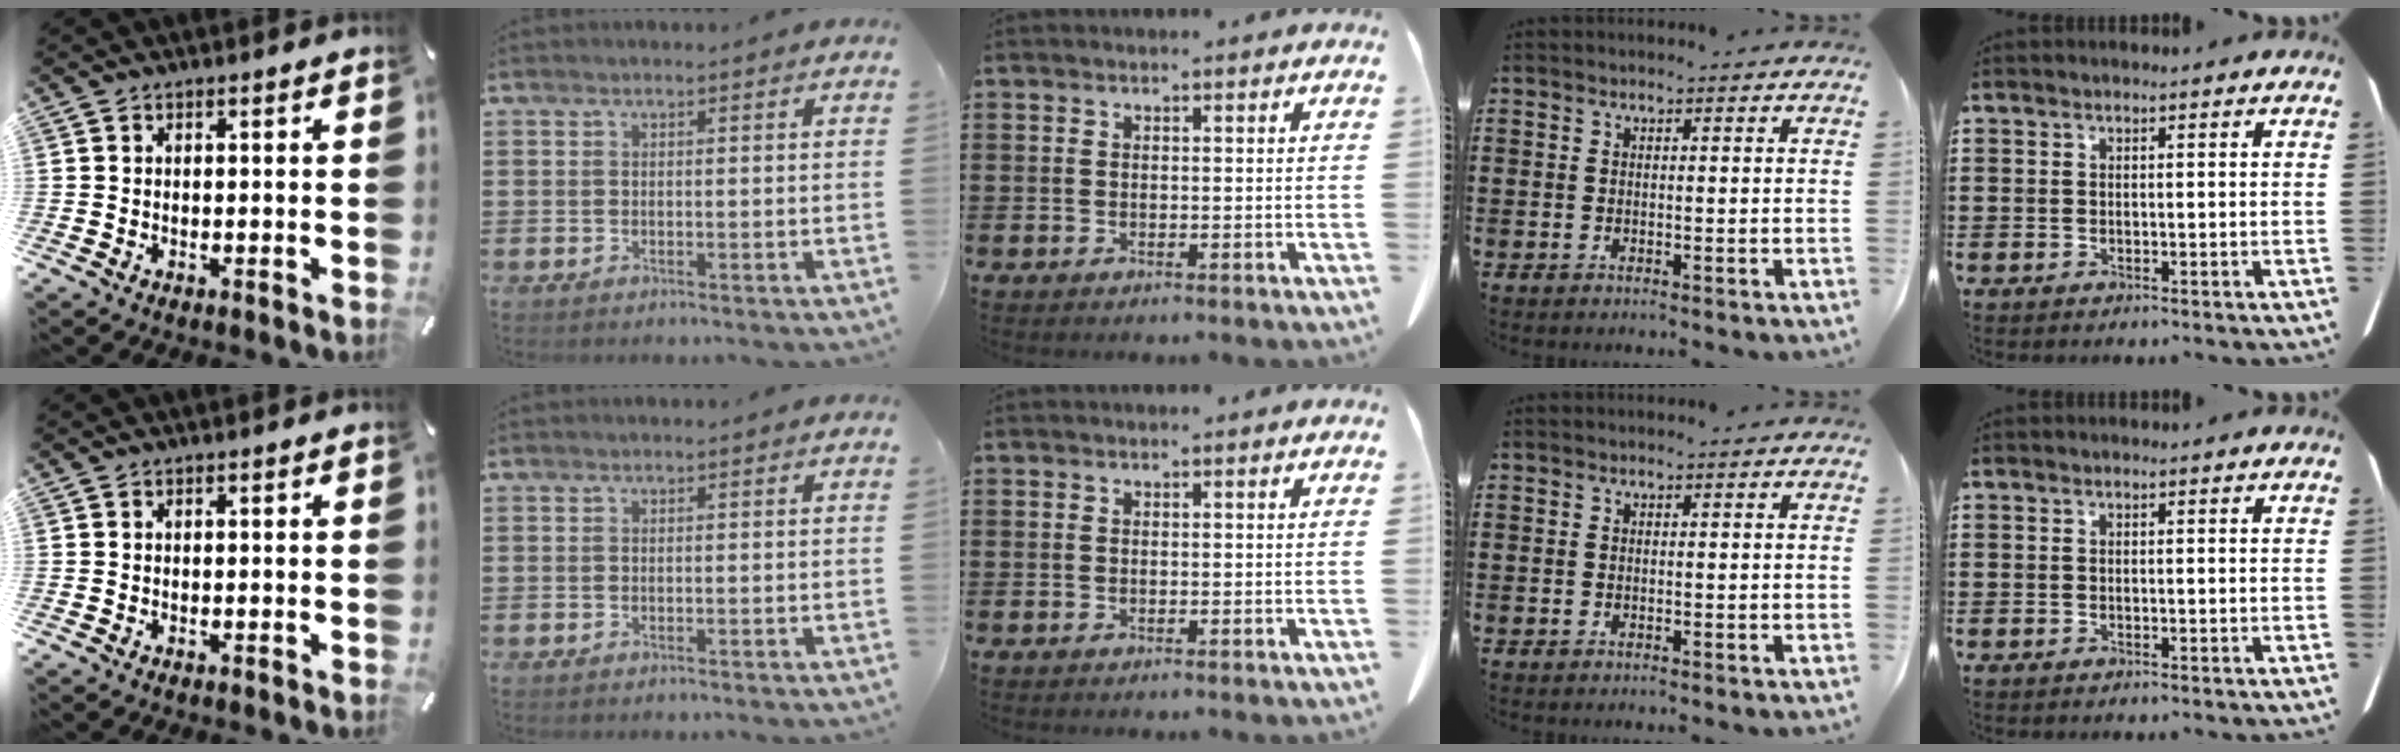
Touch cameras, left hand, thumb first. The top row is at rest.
{}